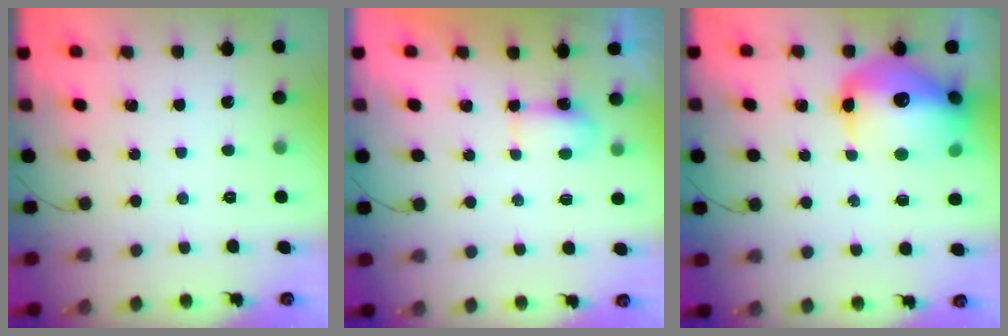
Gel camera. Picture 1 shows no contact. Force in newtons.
{"total": 3.8, "press": 3.7, "slide": 1.0}
{"total": 19.2, "press": 18.7, "slide": 4.1}